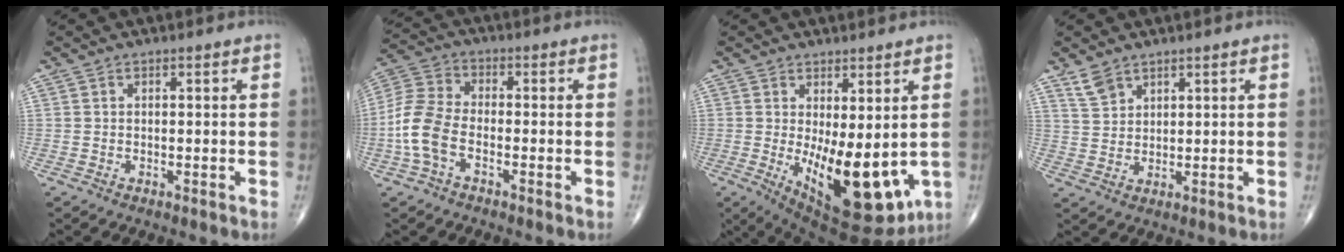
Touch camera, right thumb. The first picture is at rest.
{"total": 9.0, "force": [-2.8, 5.1, 6.9], "torque": [-0.156, 0.023, -0.065]}
{"total": 15.5, "force": [-1.7, 6.4, 14.0], "torque": [-0.203, -0.036, -0.002]}
{"total": 3.8, "force": [3.0, 1.9, 1.3], "torque": [-0.017, -0.013, 0.066]}